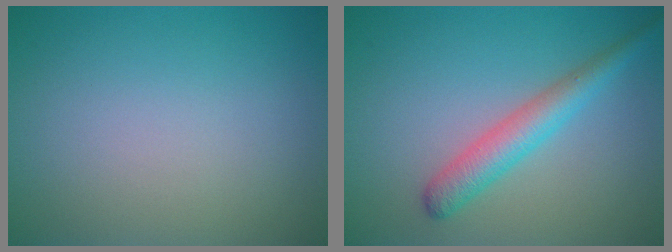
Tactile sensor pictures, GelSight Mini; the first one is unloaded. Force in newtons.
{"total": 2.8, "press": 2.8, "slide": 0.2}